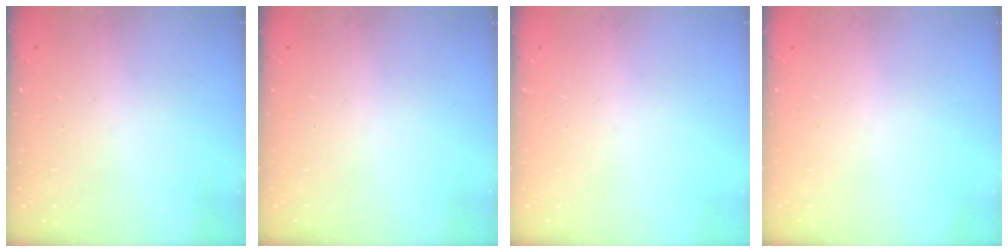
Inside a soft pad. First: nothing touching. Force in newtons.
{"total": 0.0}
{"total": 0.0}
{"total": 0.0}